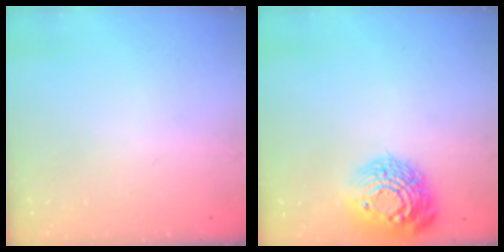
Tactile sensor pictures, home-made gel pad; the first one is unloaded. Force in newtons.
{"total": 15.8, "press": 15.7, "slide": 1.5}